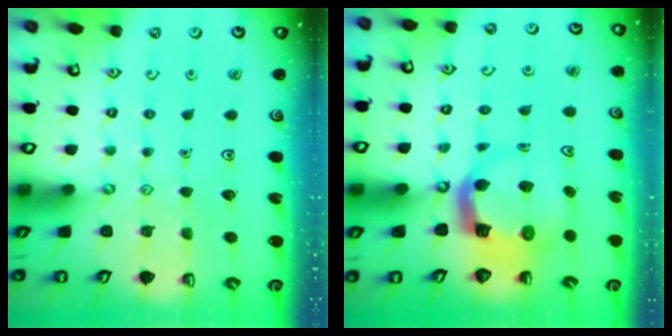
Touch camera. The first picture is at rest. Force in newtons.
{"total": 6.8, "press": 6.7, "slide": 1.0}